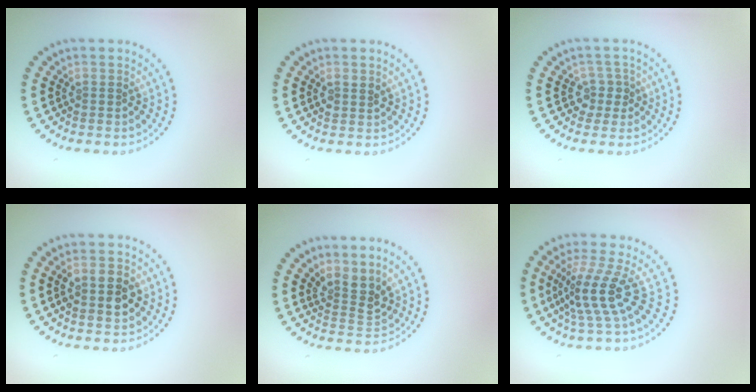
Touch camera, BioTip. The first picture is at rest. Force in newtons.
{"total": 1.2, "press": 1.1, "slide": 0.6}
{"total": 1.7, "press": 1.3, "slide": 1.1}
{"total": 3.8, "press": 3.7, "slide": 0.3}
{"total": 2.6, "press": 2.0, "slide": 1.7}
{"total": 4.1, "press": 3.0, "slide": 2.8}